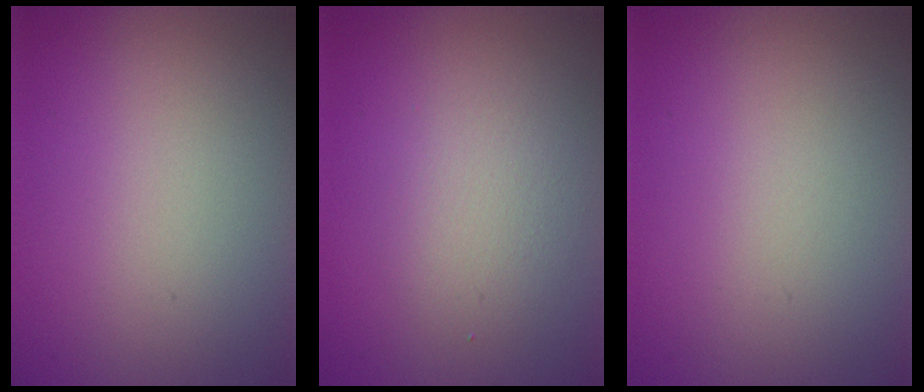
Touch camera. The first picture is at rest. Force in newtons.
{"total": 2.4, "press": 2.4, "slide": 0.1}
{"total": 0.0}